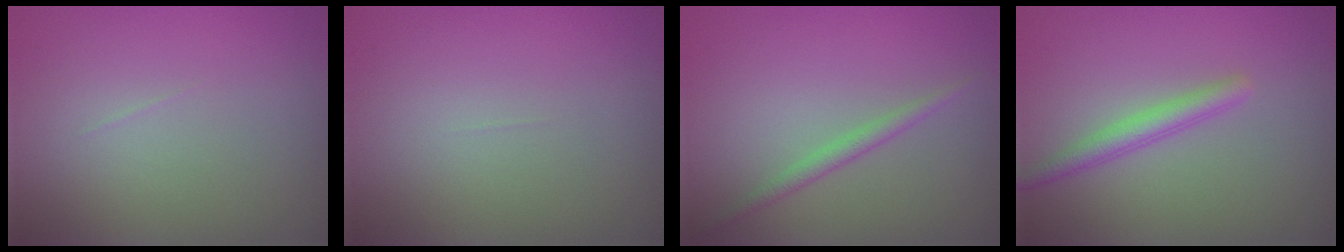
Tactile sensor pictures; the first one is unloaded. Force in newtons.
{"total": 0.0}
{"total": 1.4, "press": 1.4, "slide": 0.1}
{"total": 2.1, "press": 2.1, "slide": 0.1}